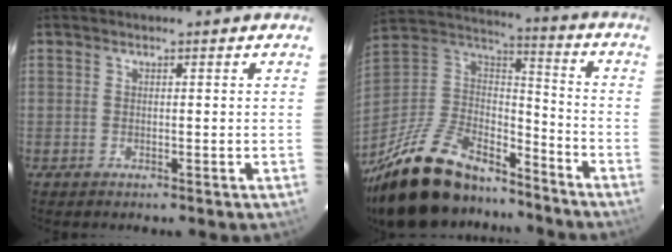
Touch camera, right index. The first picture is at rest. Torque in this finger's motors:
{"motor_torque": [1.05, -1.09, 0.56, 0.08]}